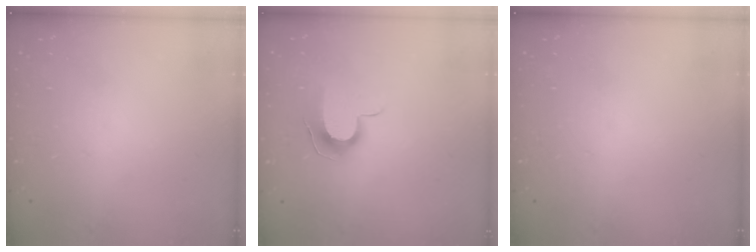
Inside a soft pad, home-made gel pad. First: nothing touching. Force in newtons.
{"total": 9.0, "press": 9.0, "slide": 1.0}
{"total": 0.0}